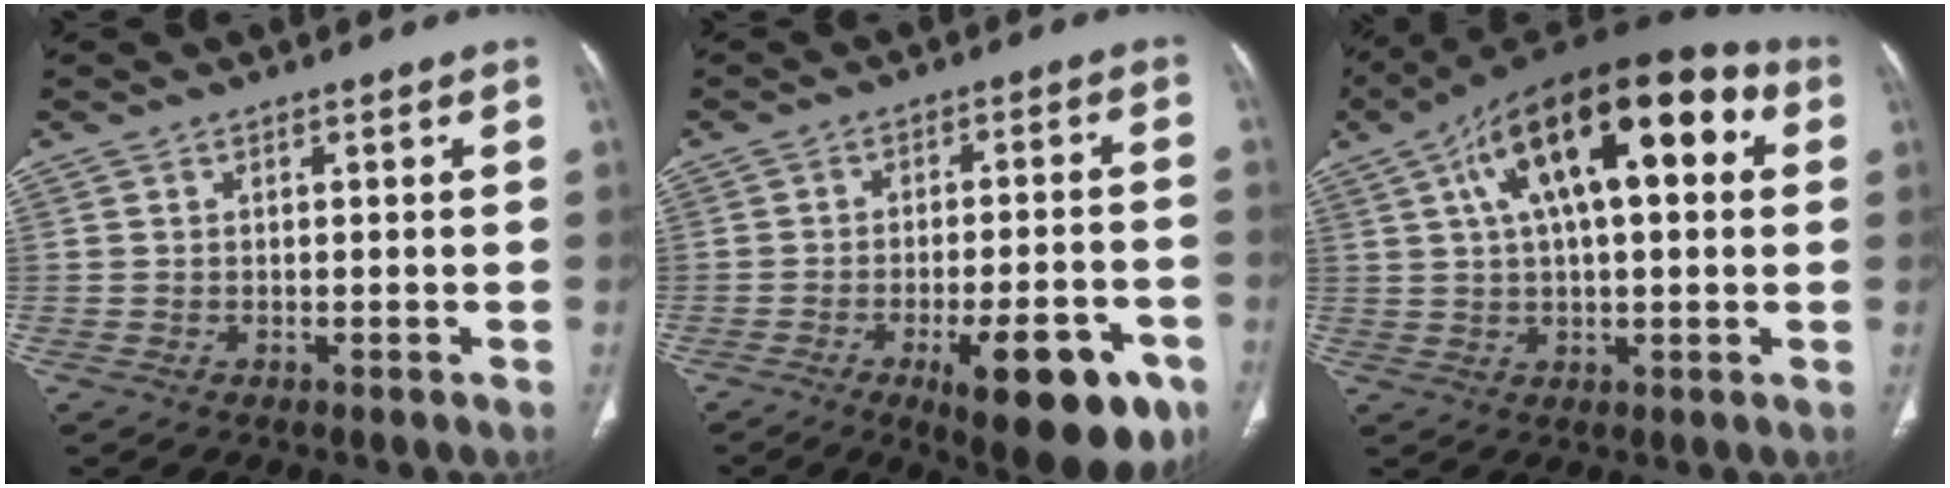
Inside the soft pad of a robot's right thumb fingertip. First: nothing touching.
{"total": 17.2, "force": [-8.4, 5.7, 13.8], "torque": [-0.141, 0.036, -0.106]}
{"total": 22.0, "force": [6.8, 9.2, 18.7], "torque": [-0.289, 0.032, 0.102]}